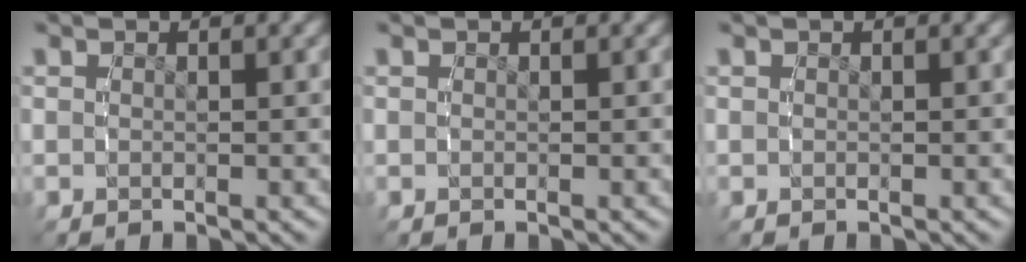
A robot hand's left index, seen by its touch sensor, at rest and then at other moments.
{"total": 0.0}
{"total": 0.0}